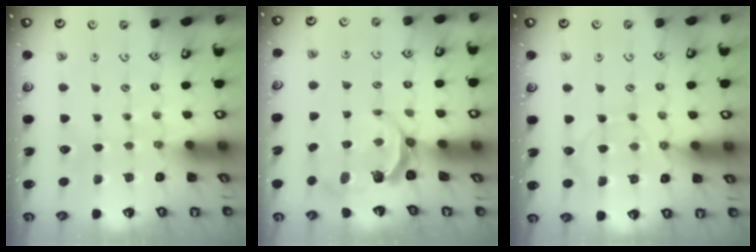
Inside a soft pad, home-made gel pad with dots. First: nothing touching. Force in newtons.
{"total": 5.8, "press": 4.6, "slide": 3.4}
{"total": 7.0, "press": 6.9, "slide": 0.7}